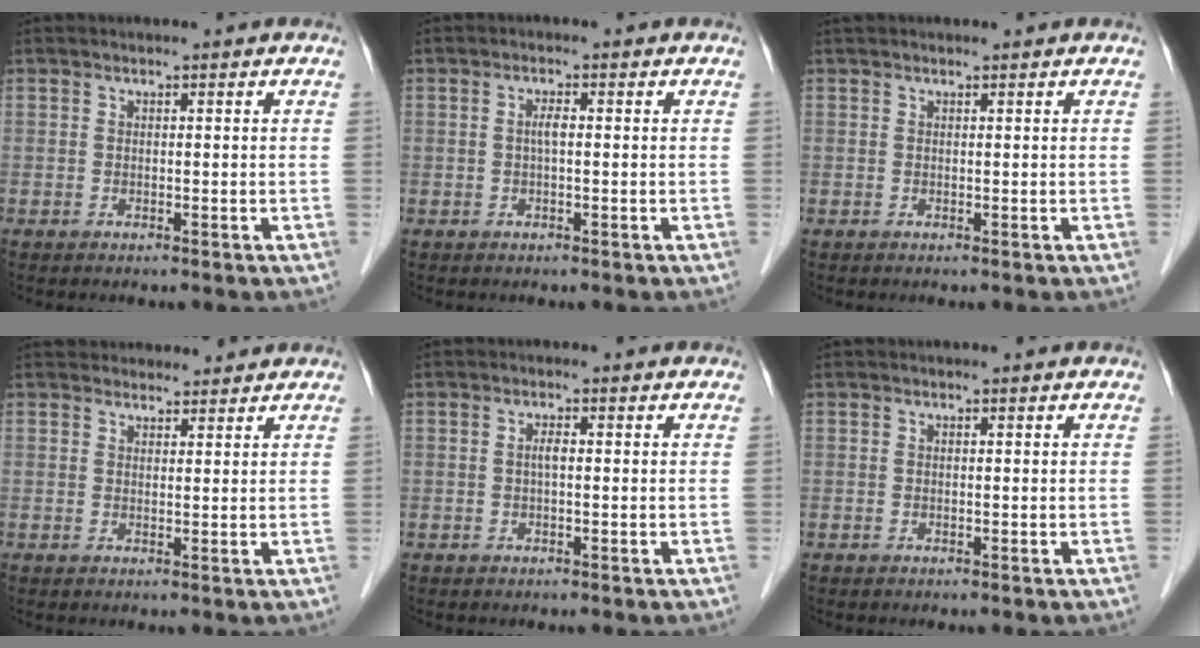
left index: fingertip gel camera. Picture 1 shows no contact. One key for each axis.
{"total": 1.5, "fx": -0.4, "fy": 0.2, "fz": 1.5, "tx": -0.029, "ty": 0.000, "tz": -0.008}
{"total": 1.0, "fx": 0.9, "fy": 0.1, "fz": 0.3, "tx": -0.006, "ty": 0.020, "tz": 0.017}
{"total": 6.4, "fx": 6.0, "fy": 1.7, "fz": 0.9, "tx": 0.004, "ty": 0.022, "tz": 0.074}
{"total": 1.2, "fx": -0.4, "fy": 0.2, "fz": 1.2, "tx": -0.023, "ty": -0.001, "tz": -0.009}
{"total": 0.0}